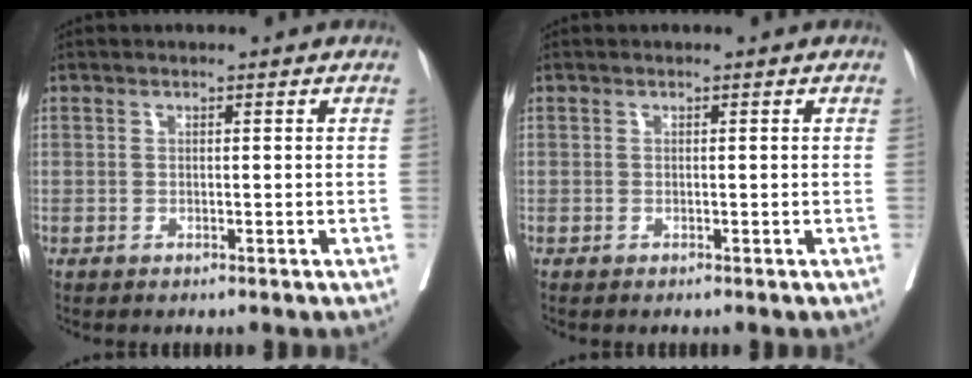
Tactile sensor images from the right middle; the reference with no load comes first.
{"total": 0.0}